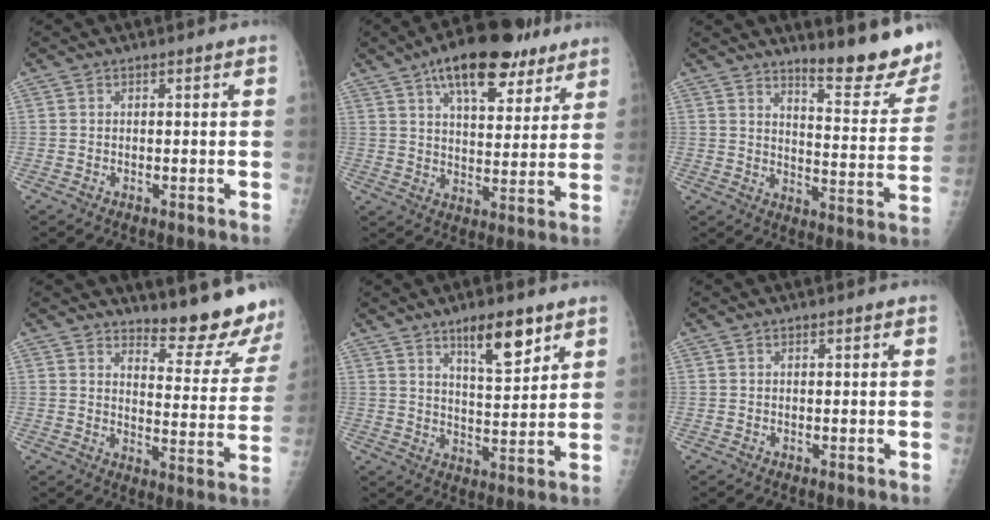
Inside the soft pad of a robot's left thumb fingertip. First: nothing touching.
{"total": 17.1, "force": [10.5, 7.5, 11.2], "torque": [-0.132, -0.029, 0.160]}
{"total": 14.4, "force": [12.0, 2.0, 7.8], "torque": [-0.078, -0.120, 0.156]}
{"total": 13.3, "force": [12.6, 1.6, 3.8], "torque": [-0.025, -0.147, 0.153]}
{"total": 9.7, "force": [6.1, 3.0, 7.0], "torque": [-0.095, -0.041, 0.103]}
{"total": 0.0}